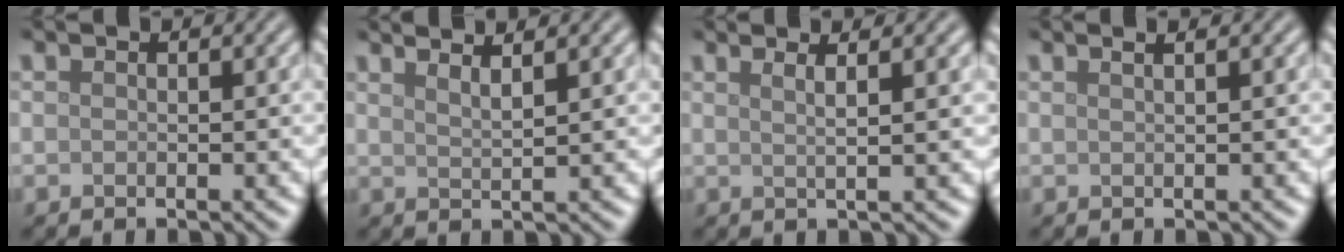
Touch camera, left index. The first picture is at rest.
{"total": 3.0, "force": [2.3, 0.8, 1.7], "torque": [-0.002, 0.014, 0.011]}
{"total": 3.6, "force": [1.9, 1.2, 2.8], "torque": [-0.023, 0.013, -0.003]}
{"total": 2.5, "force": [1.4, 1.2, 1.7], "torque": [0.000, 0.005, -0.010]}